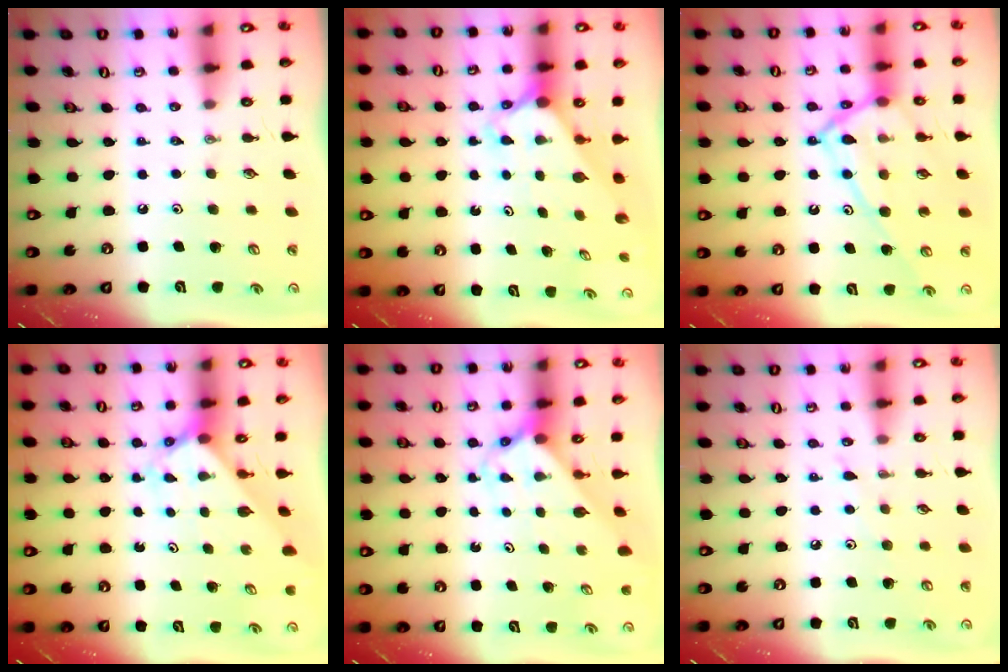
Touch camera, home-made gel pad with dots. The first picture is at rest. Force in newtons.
{"total": 2.4, "press": 2.4, "slide": 0.2}
{"total": 16.6, "press": 16.6, "slide": 1.4}
{"total": 2.1, "press": 2.1, "slide": 0.1}
{"total": 2.2, "press": 2.2, "slide": 0.1}
{"total": 2.7, "press": 2.7, "slide": 0.5}